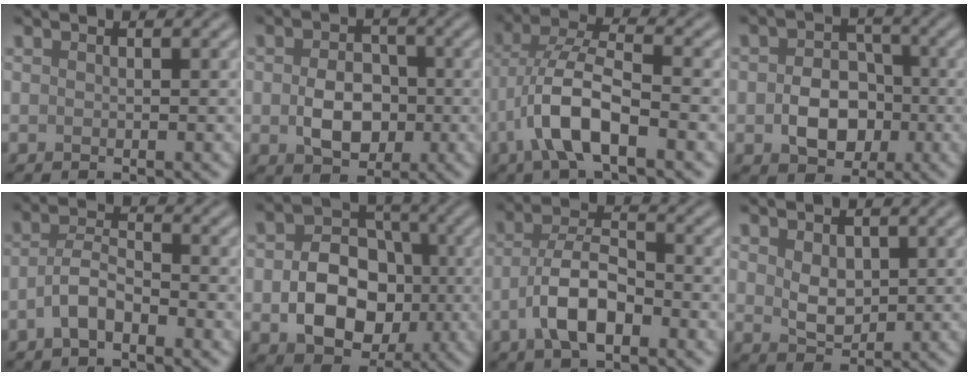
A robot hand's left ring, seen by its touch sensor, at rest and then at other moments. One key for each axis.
{"total": 4.7, "fx": -0.5, "fy": 3.5, "fz": 3.2, "tx": -0.054, "ty": 0.000, "tz": -0.010}
{"total": 7.0, "fx": -2.6, "fy": 2.5, "fz": 5.9, "tx": -0.120, "ty": 0.012, "tz": -0.056}
{"total": 5.1, "fx": -1.0, "fy": 3.9, "fz": 3.1, "tx": -0.045, "ty": 0.000, "tz": -0.016}
{"total": 3.1, "fx": -1.6, "fy": 1.4, "fz": 2.3, "tx": -0.045, "ty": 0.011, "tz": -0.039}
{"total": 8.1, "fx": -1.3, "fy": 6.1, "fz": 5.1, "tx": -0.083, "ty": -0.003, "tz": -0.018}
{"total": 5.7, "fx": -2.2, "fy": 2.6, "fz": 4.5, "tx": -0.081, "ty": 0.010, "tz": -0.047}
{"total": 2.8, "fx": 0.7, "fy": 1.9, "fz": 1.8, "tx": -0.036, "ty": -0.001, "tz": 0.017}